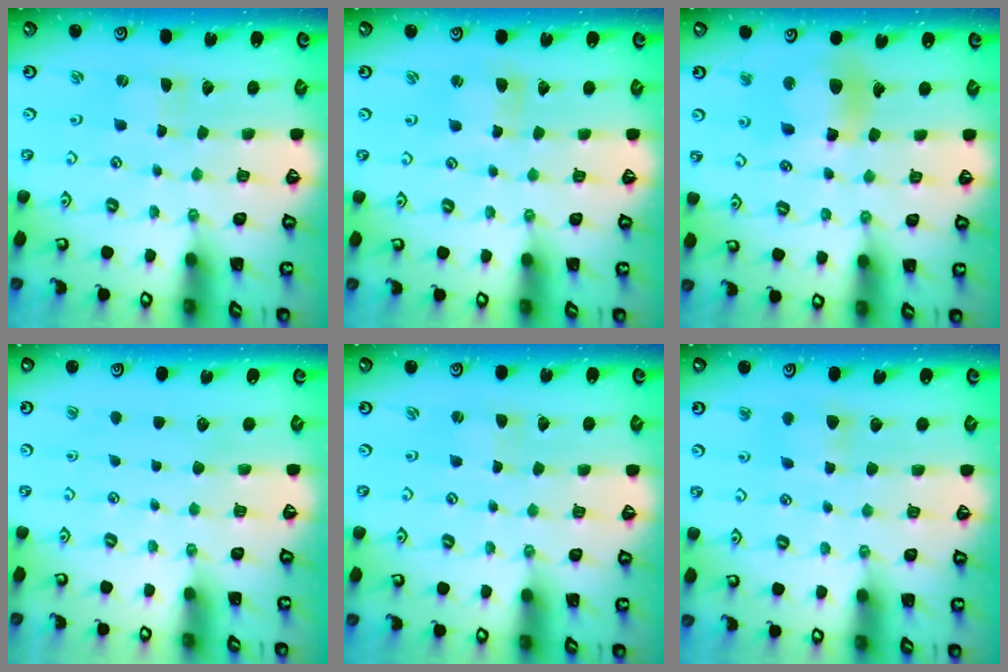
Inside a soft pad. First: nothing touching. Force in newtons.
{"total": 3.0, "press": 2.9, "slide": 0.4}
{"total": 11.7, "press": 11.5, "slide": 1.8}
{"total": 0.0}
{"total": 0.0}
{"total": 4.1, "press": 4.1, "slide": 0.8}